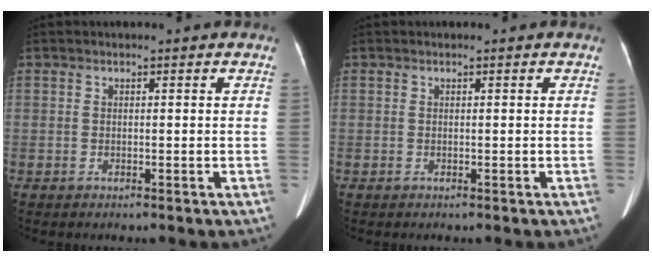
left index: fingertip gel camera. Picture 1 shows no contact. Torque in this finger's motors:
{"motor_torque": [0.00, 0.01, 0.00, 0.00]}